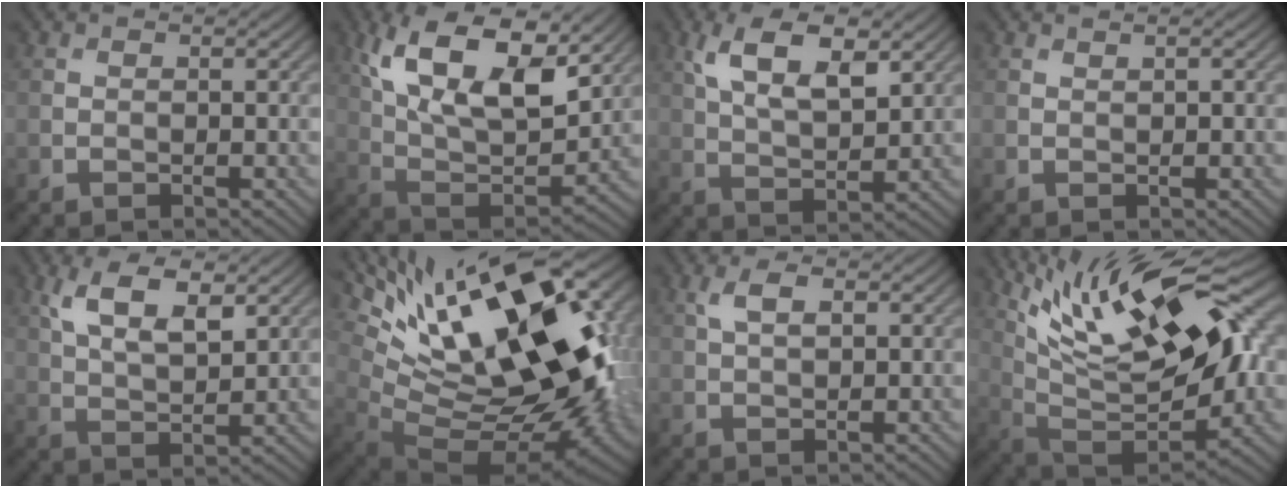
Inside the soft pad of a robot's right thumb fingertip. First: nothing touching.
{"total": 16.2, "force": [7.8, 7.5, 12.1], "torque": [-0.241, 0.004, 0.125]}
{"total": 9.2, "force": [4.3, 3.9, 7.2], "torque": [-0.146, 0.006, 0.083]}
{"total": 0.7, "force": [0.4, 0.1, 0.5], "torque": [-0.009, 0.003, 0.007]}
{"total": 8.4, "force": [4.0, 3.5, 6.5], "torque": [-0.132, 0.005, 0.078]}
{"total": 20.7, "force": [5.7, 9.7, 17.4], "torque": [-0.301, 0.006, 0.116]}
{"total": 3.1, "force": [1.2, 1.4, 2.6], "torque": [-0.057, 0.004, 0.023]}
{"total": 18.1, "force": [7.6, 6.1, 15.2], "torque": [-0.286, 0.013, 0.142]}